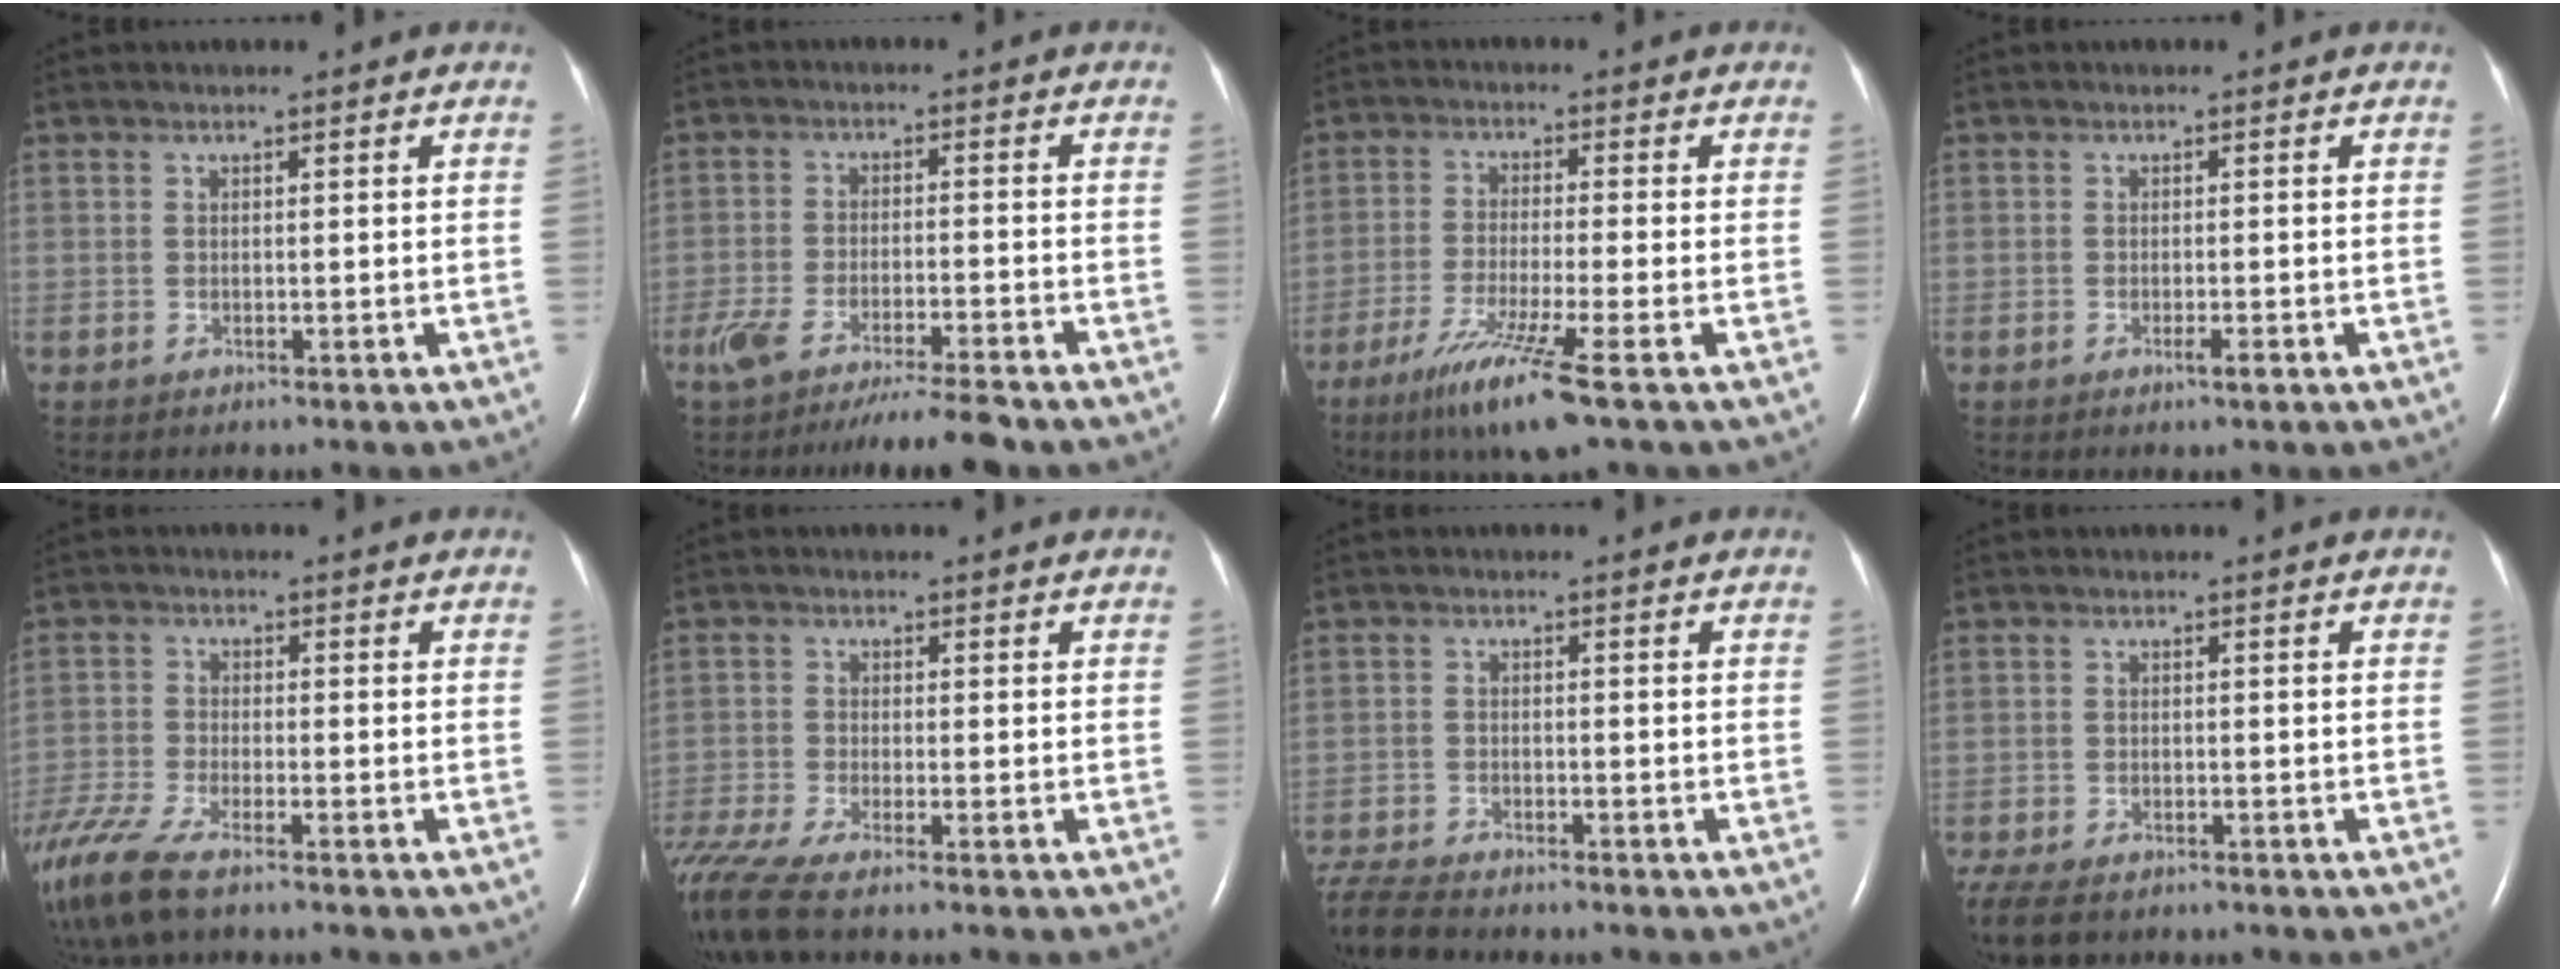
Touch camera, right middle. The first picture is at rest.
{"total": 10.6, "force": [-9.0, 0.1, 5.6], "torque": [-0.087, -0.022, -0.145]}
{"total": 9.4, "force": [-5.5, -0.9, 7.6], "torque": [-0.149, -0.034, -0.101]}
{"total": 1.2, "force": [-0.7, 0.0, 1.0], "torque": [-0.019, -0.002, -0.011]}
{"total": 11.1, "force": [-8.3, 2.5, 6.9], "torque": [-0.155, -0.023, -0.155]}
{"total": 6.8, "force": [-5.6, 0.0, 3.8], "torque": [-0.084, -0.020, -0.107]}
{"total": 8.0, "force": [-7.3, 1.3, 3.0], "torque": [-0.061, -0.018, -0.128]}
{"total": 8.6, "force": [-6.3, 4.0, 4.3], "torque": [-0.097, -0.015, -0.095]}